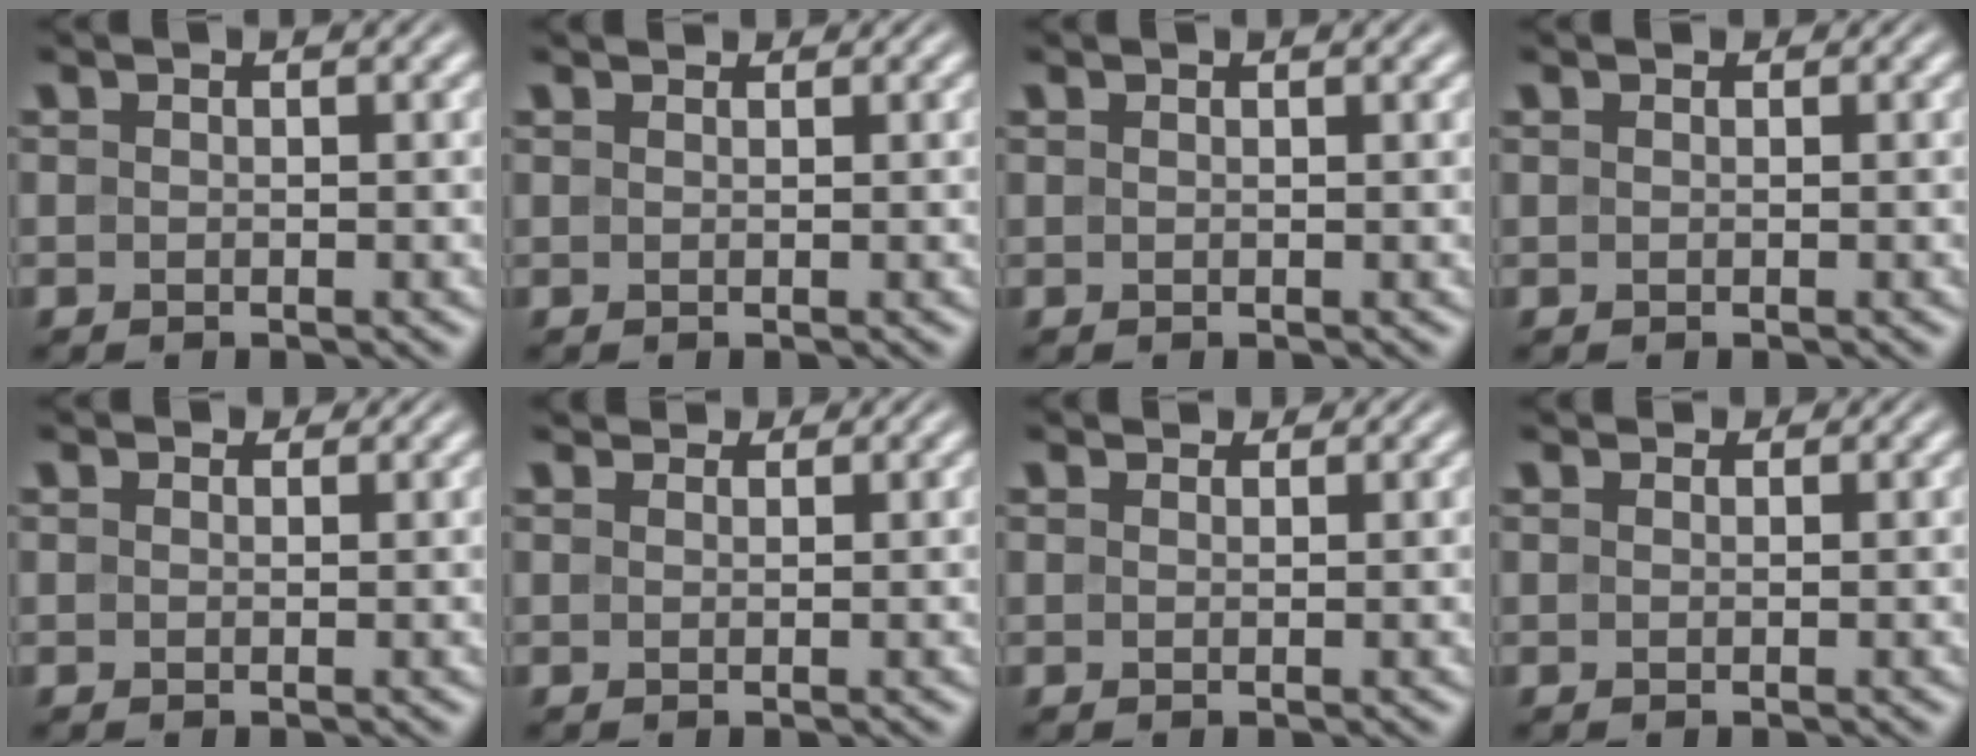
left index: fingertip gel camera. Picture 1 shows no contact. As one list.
[{"total": 1.4, "force": [1.3, 0.4, 0.4], "torque": [-0.013, -0.002, 0.014]}, {"total": 1.0, "force": [0.8, 0.2, 0.4], "torque": [-0.003, 0.000, 0.006]}, {"total": 0.5, "force": [0.4, 0.3, 0.1], "torque": [-0.002, -0.002, 0.002]}, {"total": 1.3, "force": [1.1, 0.6, 0.4], "torque": [-0.010, -0.003, 0.007]}, {"total": 2.7, "force": [2.4, 1.0, 0.9], "torque": [-0.021, -0.004, 0.035]}, {"total": 2.0, "force": [1.7, 0.7, 0.6], "torque": [-0.015, -0.003, 0.022]}, {"total": 1.6, "force": [1.4, 0.6, 0.4], "torque": [-0.012, -0.004, 0.013]}]